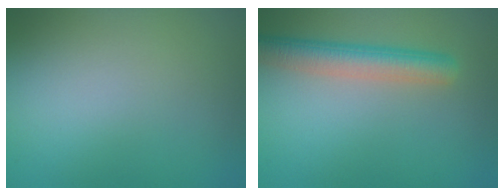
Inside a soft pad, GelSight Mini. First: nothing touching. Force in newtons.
{"total": 4.3, "press": 4.3, "slide": 0.2}